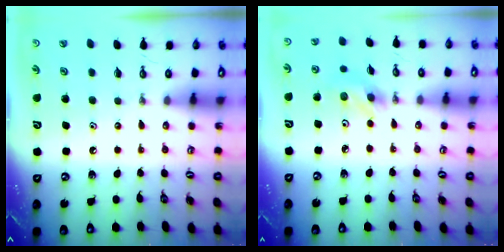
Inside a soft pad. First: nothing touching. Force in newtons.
{"total": 4.1, "press": 4.0, "slide": 0.9}